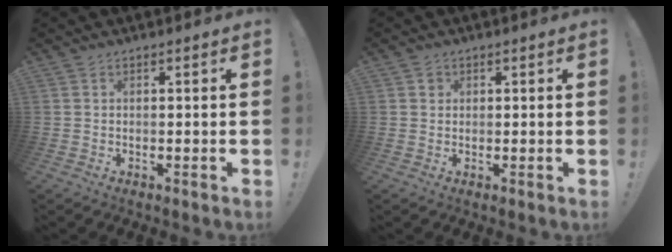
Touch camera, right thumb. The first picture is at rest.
{"total": 1.5, "force": [0.5, 1.4, 0.3], "torque": [0.000, 0.000, 0.009]}